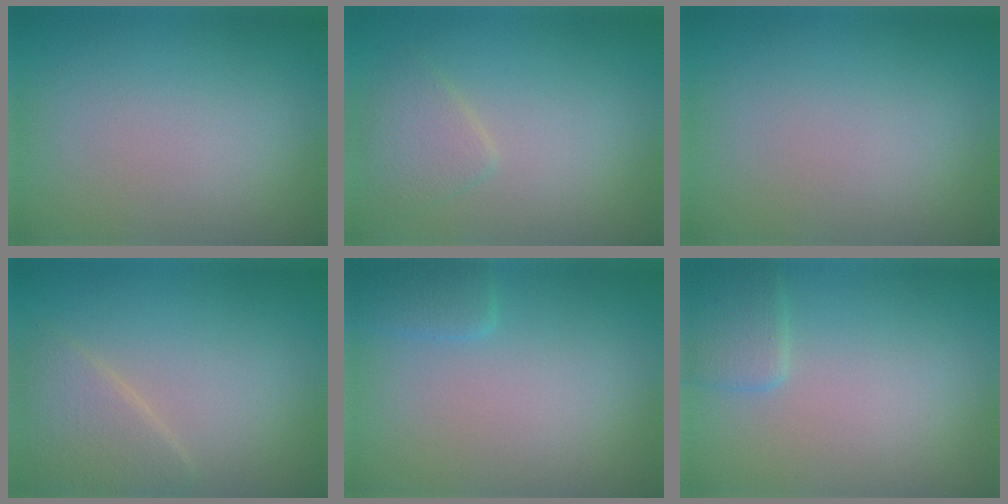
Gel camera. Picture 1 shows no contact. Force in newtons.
{"total": 2.0, "press": 2.0, "slide": 0.1}
{"total": 0.0}
{"total": 2.8, "press": 2.8, "slide": 0.3}
{"total": 1.4, "press": 1.4, "slide": 0.1}
{"total": 1.8, "press": 1.8, "slide": 0.1}